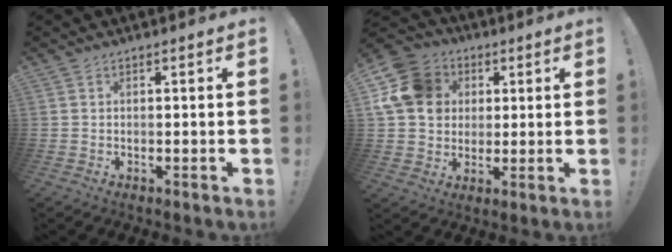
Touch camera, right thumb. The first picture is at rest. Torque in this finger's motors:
{"motor_torque": [1.33, 2.56, 0.82, -0.56, 0.13]}